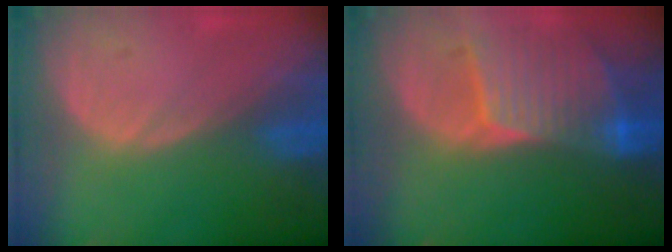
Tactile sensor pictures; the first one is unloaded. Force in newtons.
{"total": 8.7, "press": 7.8, "slide": 3.9}